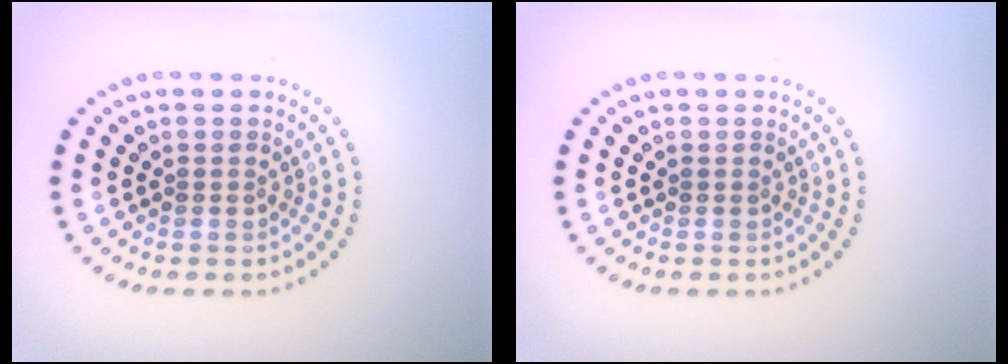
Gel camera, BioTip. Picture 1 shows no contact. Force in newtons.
{"total": 0.0}